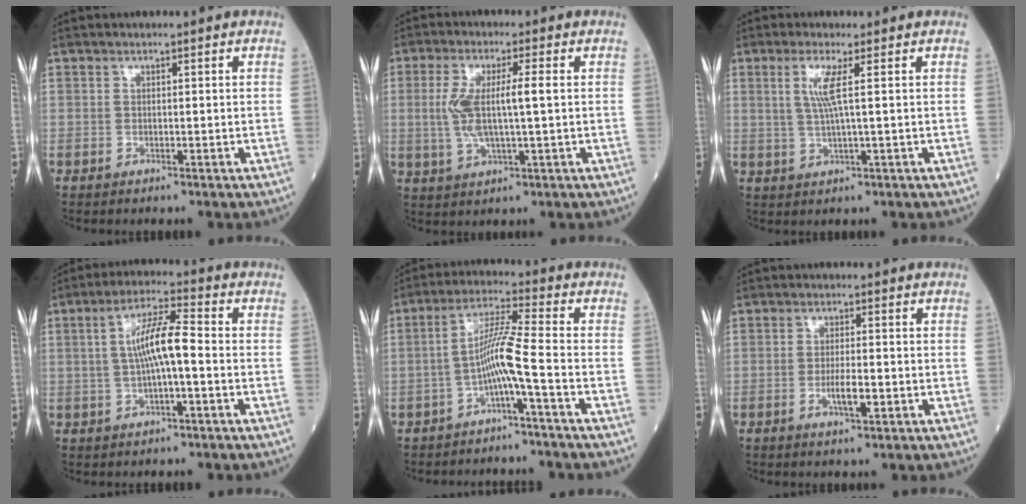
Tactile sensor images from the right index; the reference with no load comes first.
{"total": 7.7, "force": [0.5, 1.2, 7.6], "torque": [-0.166, 0.007, 0.010]}
{"total": 4.2, "force": [1.2, -0.6, 4.0], "torque": [-0.087, -0.002, 0.026]}
{"total": 7.5, "force": [-0.1, 1.0, 7.4], "torque": [-0.140, 0.017, -0.005]}
{"total": 6.7, "force": [-2.5, -1.0, 6.1], "torque": [-0.118, 0.020, -0.047]}
{"total": 3.4, "force": [-1.1, 0.5, 3.2], "torque": [-0.060, -0.001, -0.018]}